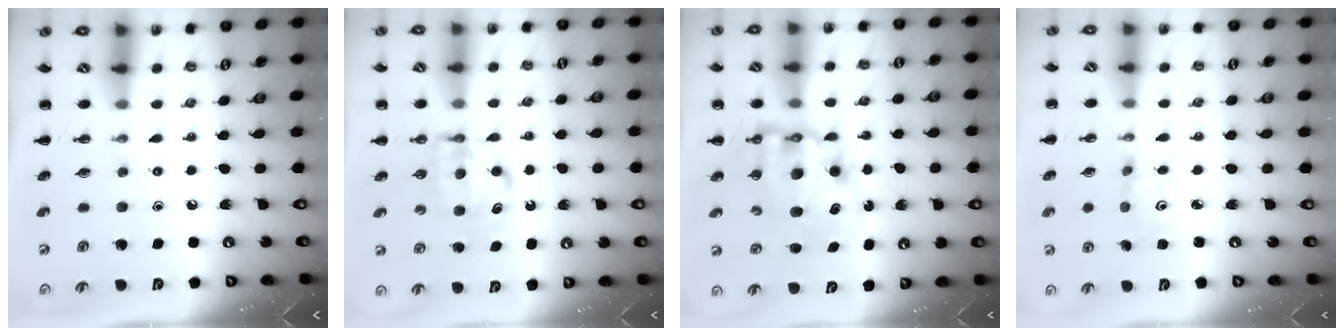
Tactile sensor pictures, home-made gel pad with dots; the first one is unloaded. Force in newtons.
{"total": 6.4, "press": 6.3, "slide": 0.6}
{"total": 10.5, "press": 10.2, "slide": 2.5}
{"total": 2.4, "press": 2.3, "slide": 0.7}